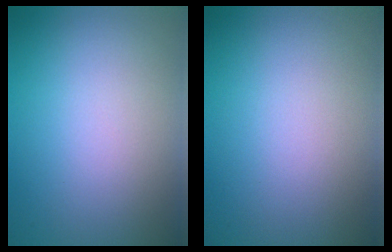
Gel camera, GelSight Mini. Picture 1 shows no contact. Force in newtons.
{"total": 0.0}